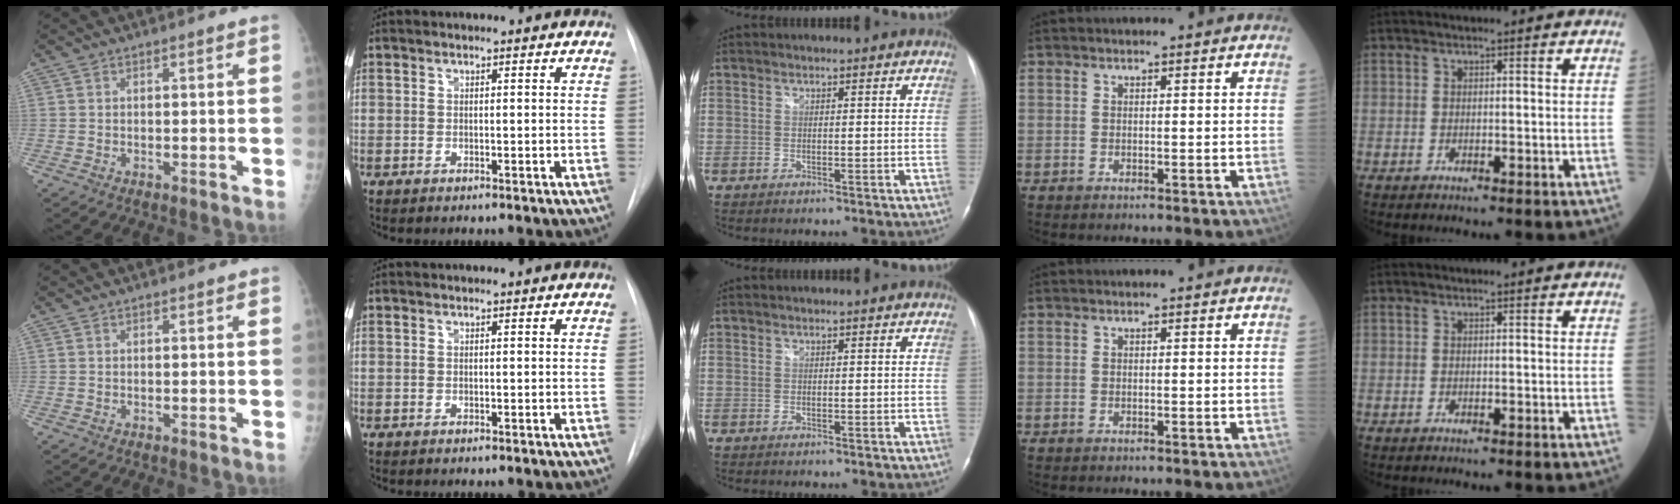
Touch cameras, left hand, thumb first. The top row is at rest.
{}